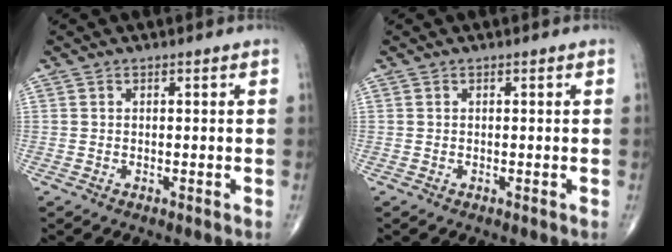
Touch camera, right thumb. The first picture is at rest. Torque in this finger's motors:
{"motor_torque": [0.05, 0.05, -0.01, 0.01, 0.00]}